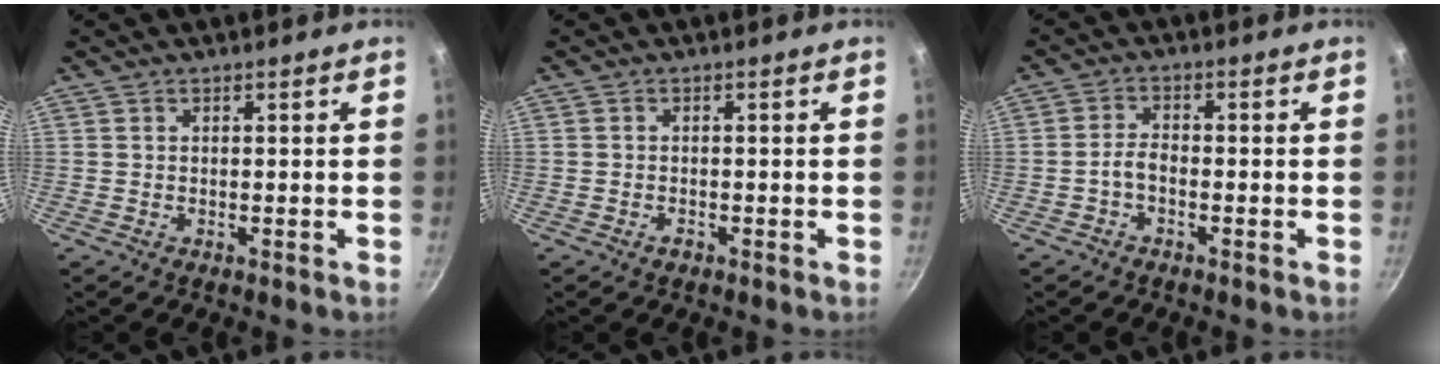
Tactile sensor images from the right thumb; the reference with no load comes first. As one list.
[{"total": 1.1, "force": [-0.8, 0.6, 0.6], "torque": [-0.011, 0.005, -0.015]}, {"total": 2.6, "force": [-1.5, 1.2, 1.8], "torque": [-0.037, 0.019, -0.034]}]